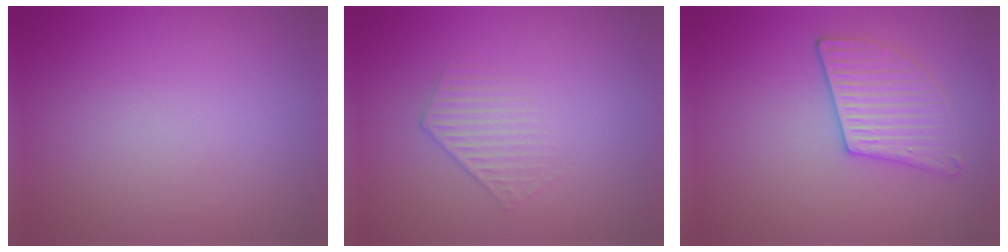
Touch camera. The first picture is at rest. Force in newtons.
{"total": 1.3, "press": 0.6, "slide": 1.2}
{"total": 2.9, "press": 2.9, "slide": 0.6}